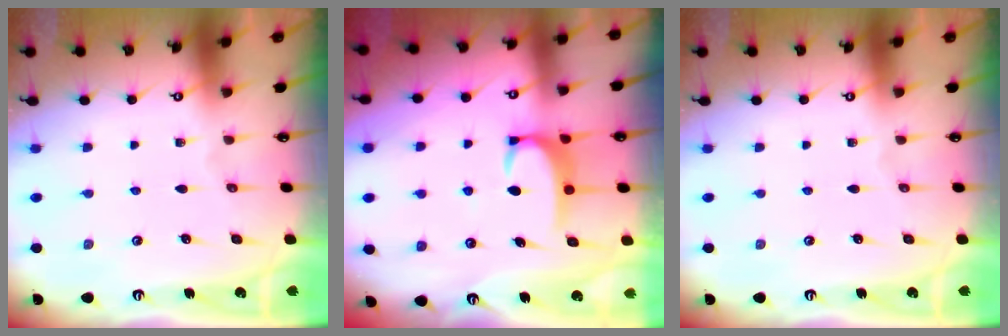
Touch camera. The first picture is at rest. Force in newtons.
{"total": 3.5, "press": 3.4, "slide": 0.5}
{"total": 0.0}